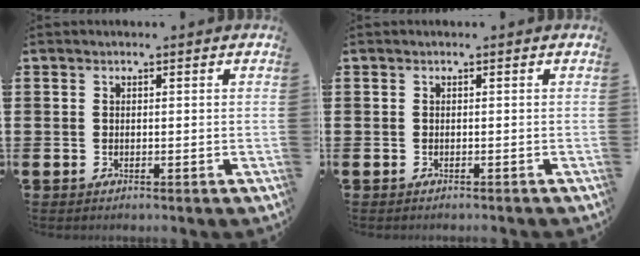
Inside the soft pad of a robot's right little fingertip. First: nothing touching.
{"total": 0.0}